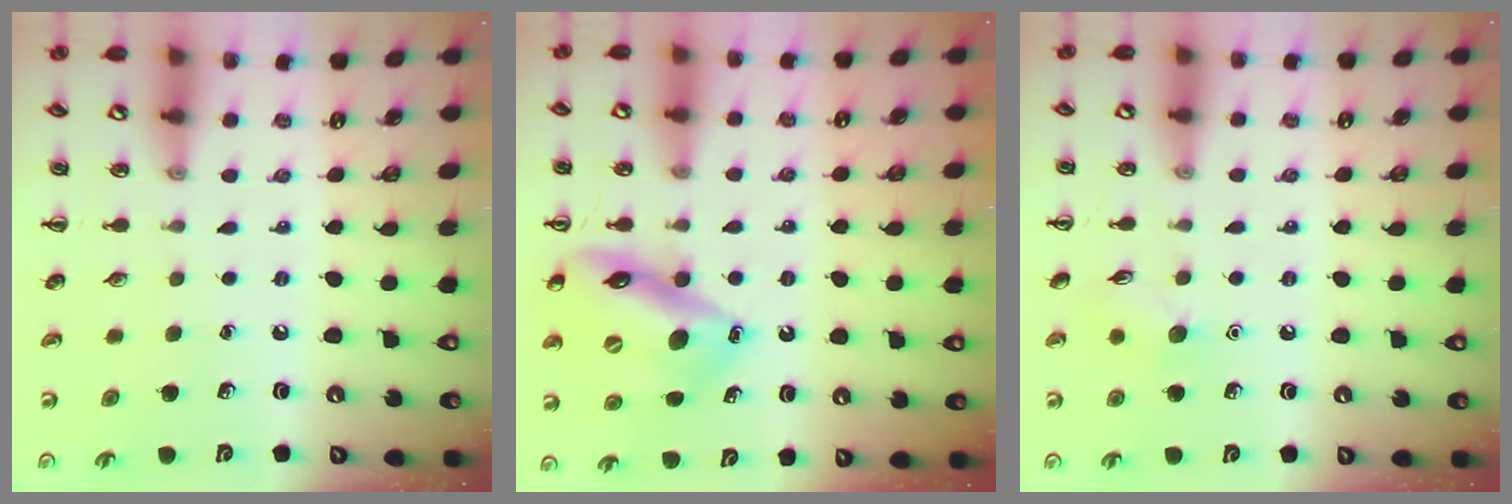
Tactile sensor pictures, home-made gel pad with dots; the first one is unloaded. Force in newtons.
{"total": 15.9, "press": 15.6, "slide": 3.4}
{"total": 6.2, "press": 6.1, "slide": 1.2}